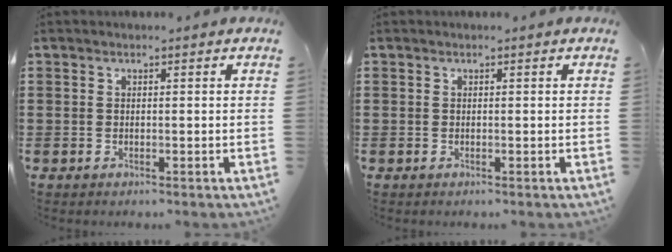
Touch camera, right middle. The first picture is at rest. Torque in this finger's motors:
{"motor_torque": [-0.06, -0.17, 0.03, 0.02]}